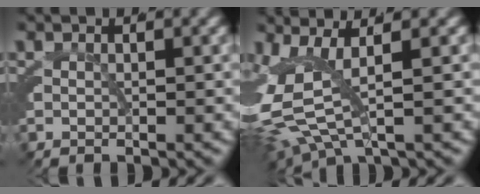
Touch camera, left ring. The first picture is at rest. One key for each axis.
{"total": 7.8, "fx": 0.2, "fy": 5.2, "fz": 5.8, "tx": -0.147, "ty": -0.012, "tz": 0.001}